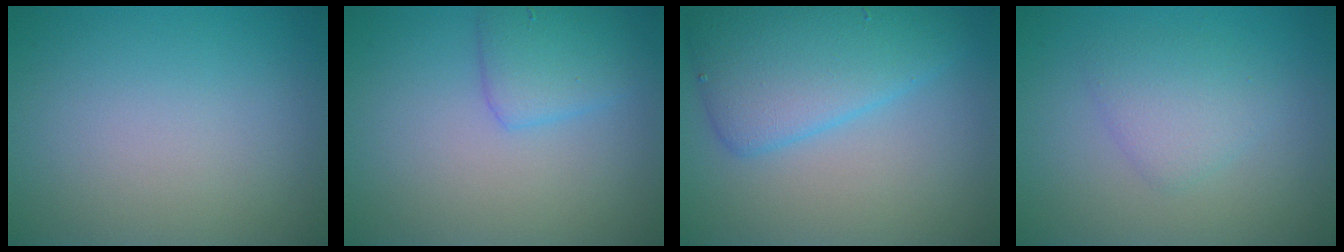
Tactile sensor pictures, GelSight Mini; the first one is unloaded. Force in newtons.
{"total": 2.8, "press": 2.8, "slide": 0.1}
{"total": 6.1, "press": 6.1, "slide": 0.4}
{"total": 2.4, "press": 2.4, "slide": 0.1}